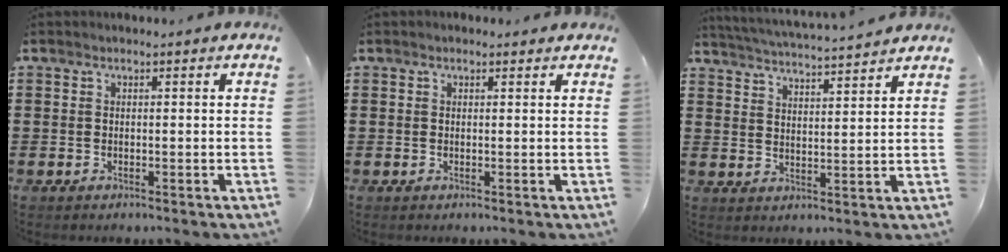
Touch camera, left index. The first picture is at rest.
{"total": 0.6, "force": [0.3, 0.4, 0.3], "torque": [-0.007, 0.003, 0.007]}
{"total": 3.7, "force": [3.7, -0.5, 0.3], "torque": [-0.025, -0.028, 0.060]}